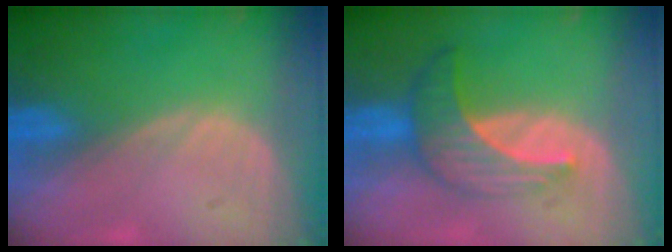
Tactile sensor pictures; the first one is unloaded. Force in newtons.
{"total": 7.3, "press": 6.6, "slide": 3.1}